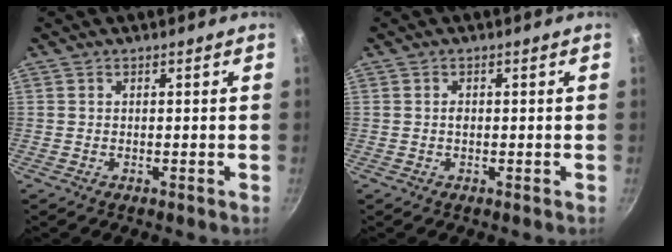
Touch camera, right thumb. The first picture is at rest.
{"total": 1.0, "force": [0.0, 0.7, 0.7], "torque": [-0.009, 0.002, -0.003]}